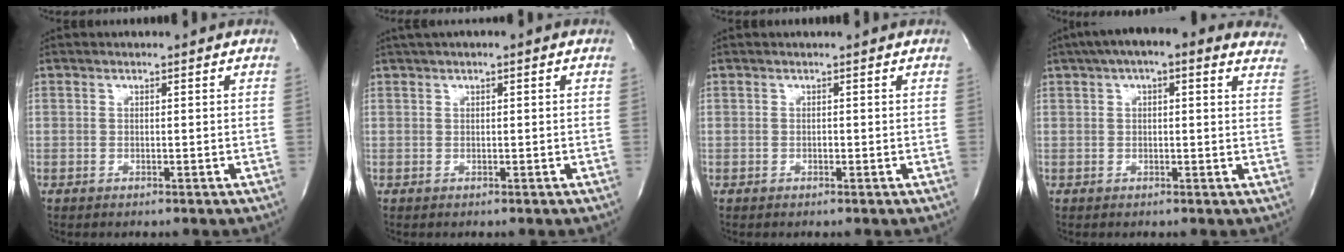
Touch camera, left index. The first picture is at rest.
{"total": 1.9, "force": [0.9, 0.3, 1.6], "torque": [-0.035, 0.016, 0.017]}
{"total": 0.0}
{"total": 14.4, "force": [10.5, 4.1, 9.1], "torque": [-0.130, 0.045, 0.122]}